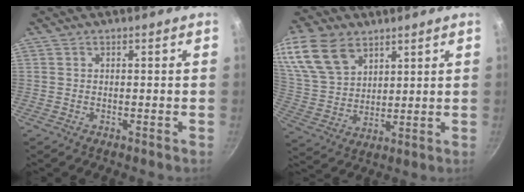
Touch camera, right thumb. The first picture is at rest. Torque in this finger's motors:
{"motor_torque": [-1.68, 2.15, 1.40, 0.73, 0.13]}